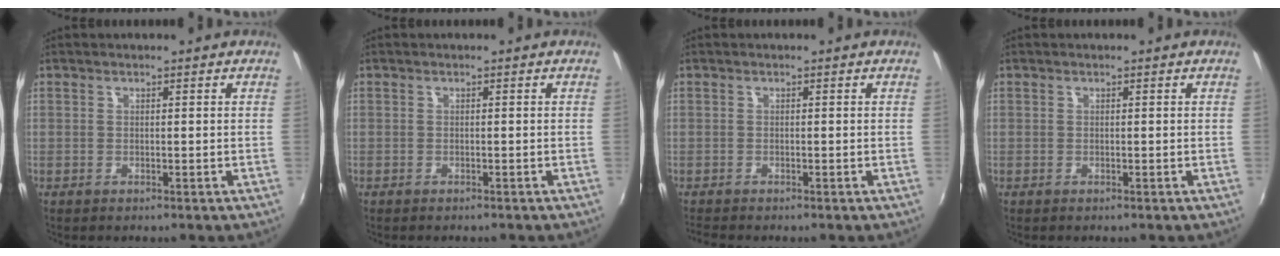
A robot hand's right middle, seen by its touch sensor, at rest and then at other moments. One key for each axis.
{"total": 0.7, "fx": -0.7, "fy": 0.1, "fz": 0.2, "tx": -0.006, "ty": -0.001, "tz": -0.011}
{"total": 1.8, "fx": -1.7, "fy": 0.2, "fz": 0.7, "tx": -0.016, "ty": -0.011, "tz": -0.031}
{"total": 0.0}